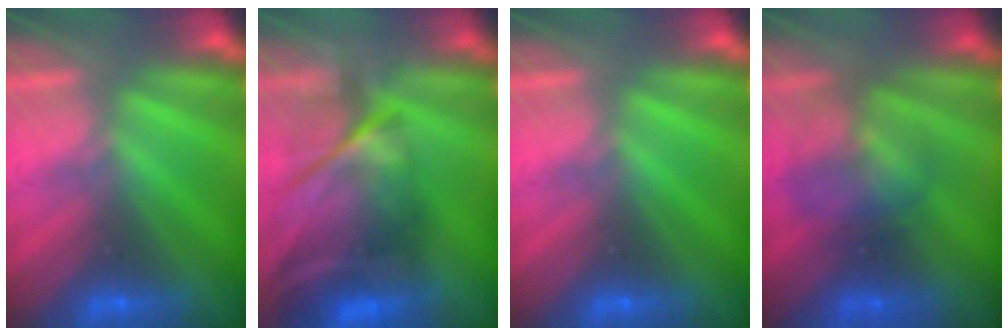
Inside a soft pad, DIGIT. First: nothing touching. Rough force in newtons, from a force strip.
{"total": 7.5}
{"total": 0.0}
{"total": 2.3}